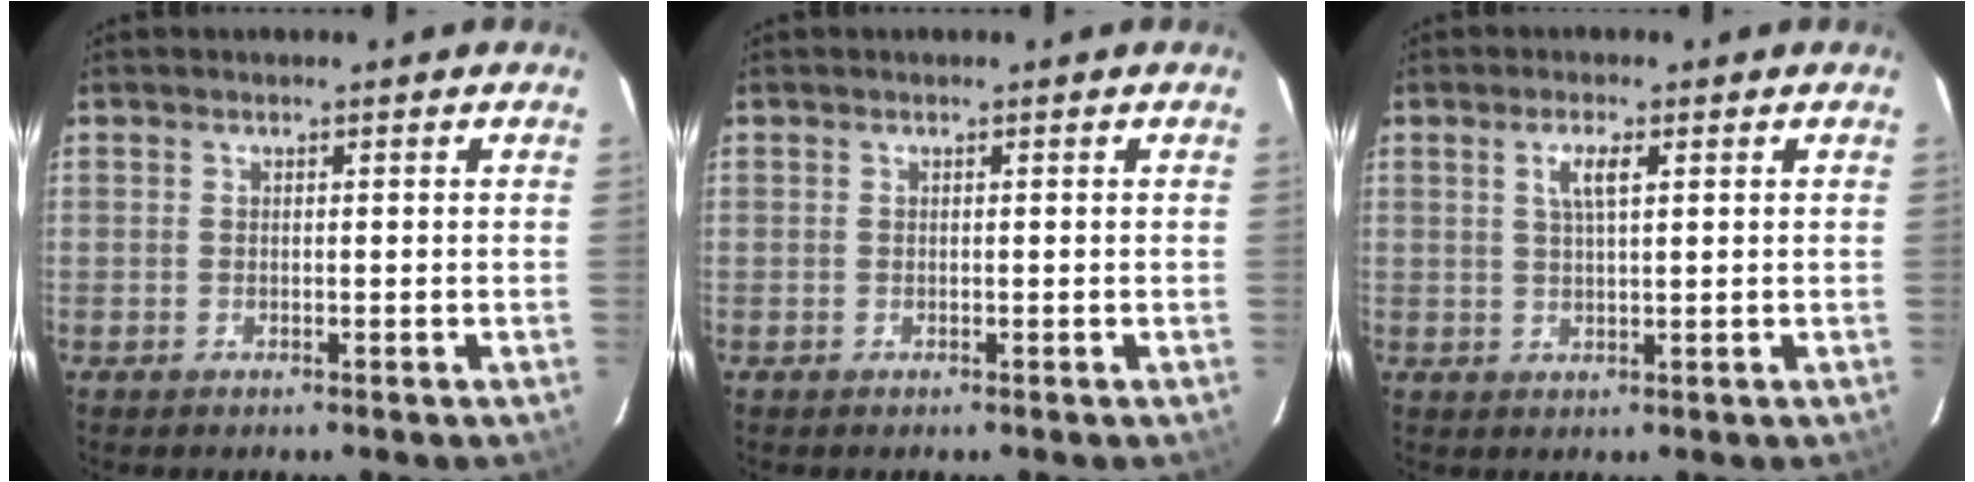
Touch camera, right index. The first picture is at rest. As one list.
[{"total": 0.0}, {"total": 3.3, "force": [1.3, 0.8, 3.0], "torque": [-0.056, 0.003, 0.023]}]